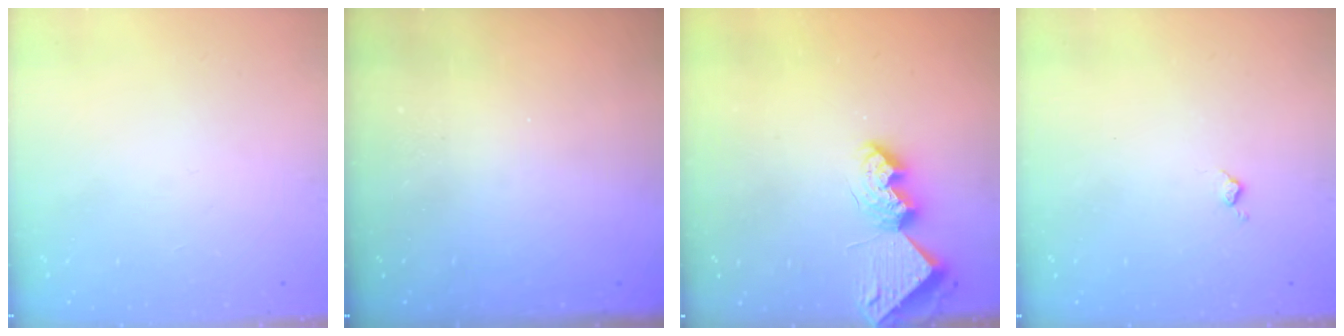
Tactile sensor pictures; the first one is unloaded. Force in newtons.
{"total": 0.0}
{"total": 9.6, "press": 9.6, "slide": 0.7}
{"total": 3.3, "press": 3.2, "slide": 0.5}